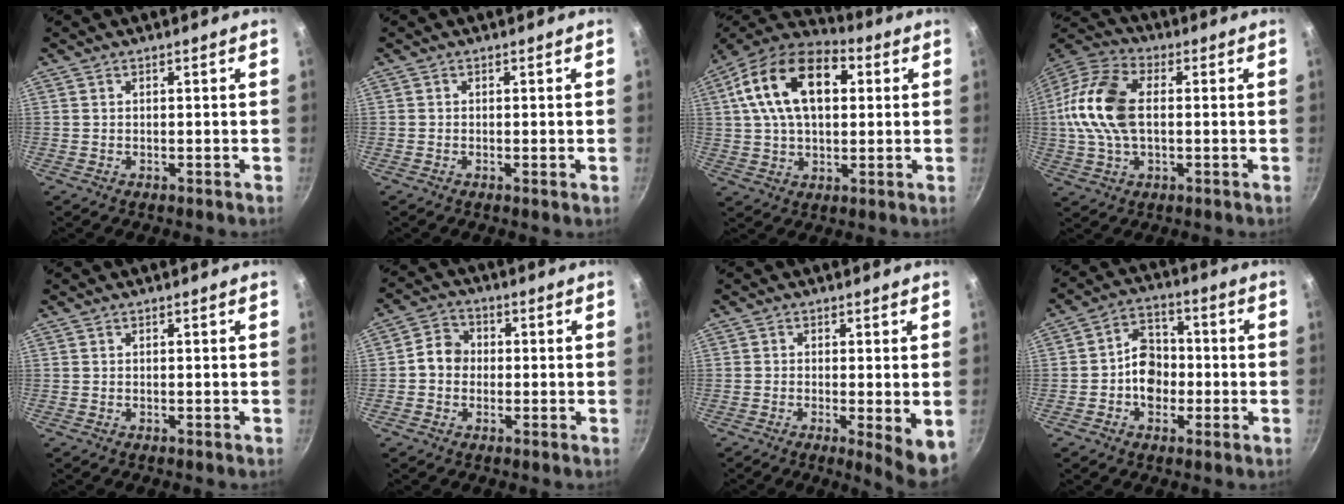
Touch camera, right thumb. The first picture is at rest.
{"total": 0.6, "force": [-0.2, 0.1, 0.6], "torque": [-0.011, -0.002, -0.005]}
{"total": 19.7, "force": [4.8, 11.9, 14.9], "torque": [-0.243, 0.019, 0.066]}
{"total": 15.9, "force": [0.9, 9.3, 12.9], "torque": [-0.247, 0.027, 0.001]}
{"total": 0.0}
{"total": 5.6, "force": [-0.2, 4.9, 2.7], "torque": [-0.019, 0.015, -0.018]}
{"total": 6.5, "force": [-1.2, 1.4, 6.2], "torque": [-0.083, -0.012, -0.013]}
{"total": 8.6, "force": [-1.3, 6.7, 5.1], "torque": [-0.042, 0.025, -0.032]}